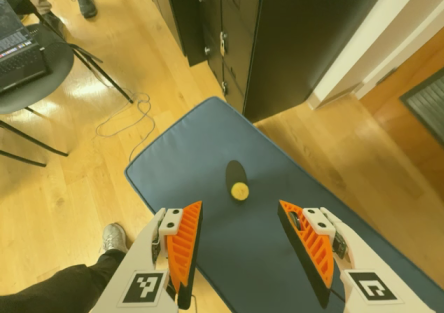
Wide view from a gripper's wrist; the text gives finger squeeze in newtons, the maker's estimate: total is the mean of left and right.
{"total": 0.0}